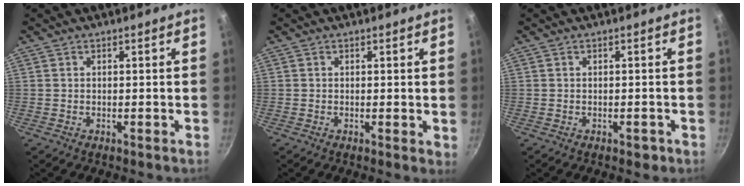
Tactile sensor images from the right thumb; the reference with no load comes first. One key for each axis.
{"total": 1.2, "fx": 0.2, "fy": 0.4, "fz": 1.2, "tx": -0.014, "ty": -0.004, "tz": 0.001}
{"total": 1.4, "fx": -0.8, "fy": 0.8, "fz": 0.9, "tx": -0.010, "ty": 0.006, "tz": -0.005}